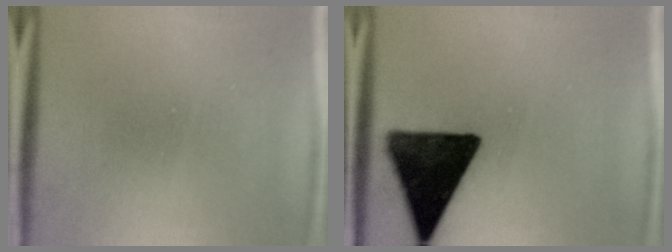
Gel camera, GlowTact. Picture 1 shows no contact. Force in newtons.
{"total": 16.6}